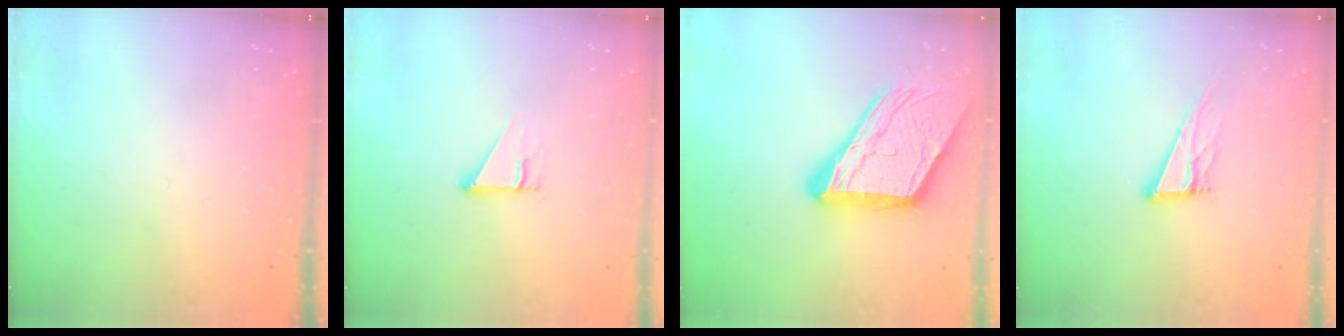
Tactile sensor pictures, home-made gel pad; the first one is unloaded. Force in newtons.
{"total": 2.5, "press": 2.5, "slide": 0.2}
{"total": 18.5, "press": 18.4, "slide": 1.9}
{"total": 11.5, "press": 11.2, "slide": 2.6}